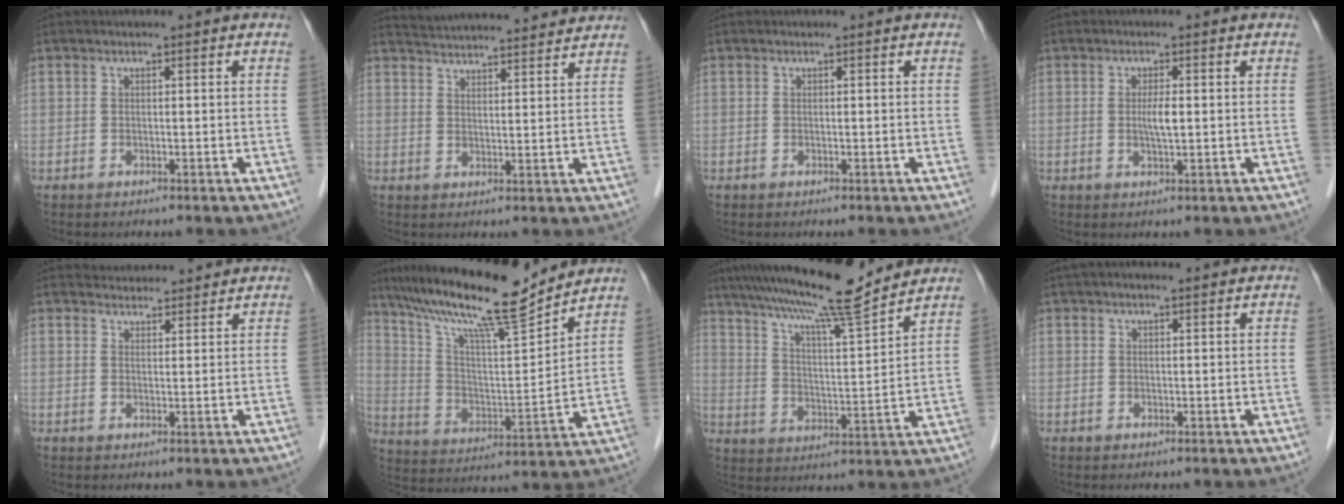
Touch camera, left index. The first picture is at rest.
{"total": 14.3, "force": [13.7, 1.7, 3.9], "torque": [-0.065, 0.027, 0.193]}
{"total": 0.0}
{"total": 2.5, "force": [0.0, 0.3, 2.5], "torque": [-0.049, -0.004, 0.000]}
{"total": 5.0, "force": [4.9, 0.9, 0.3], "torque": [-0.008, 0.021, 0.068]}
{"total": 18.2, "force": [15.7, 0.2, 9.3], "torque": [-0.168, -0.003, 0.264]}
{"total": 15.3, "force": [13.3, -0.5, 7.6], "torque": [-0.133, 0.007, 0.211]}
{"total": 4.1, "force": [3.4, 0.5, 2.3], "torque": [-0.034, 0.030, 0.052]}